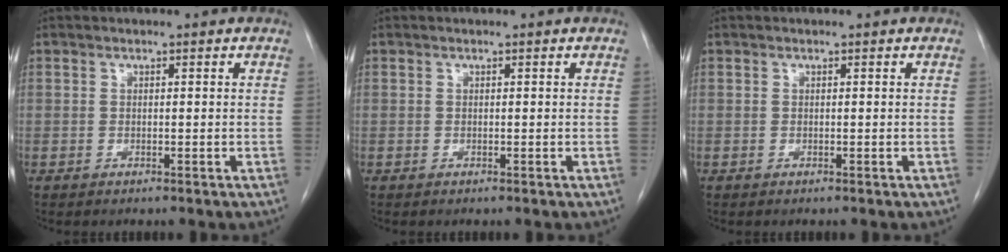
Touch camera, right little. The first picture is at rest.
{"total": 0.0}
{"total": 0.0}